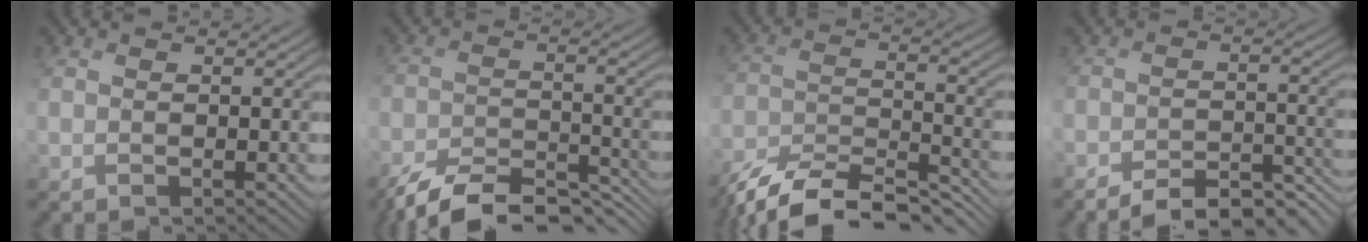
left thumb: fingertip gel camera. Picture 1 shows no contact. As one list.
[{"total": 8.4, "force": [-7.9, 1.7, 2.4], "torque": [-0.038, -0.012, -0.137]}, {"total": 12.1, "force": [-11.2, 2.5, 3.8], "torque": [-0.058, -0.011, -0.184]}, {"total": 6.7, "force": [-6.3, 1.3, 2.0], "torque": [-0.021, 0.000, -0.098]}]